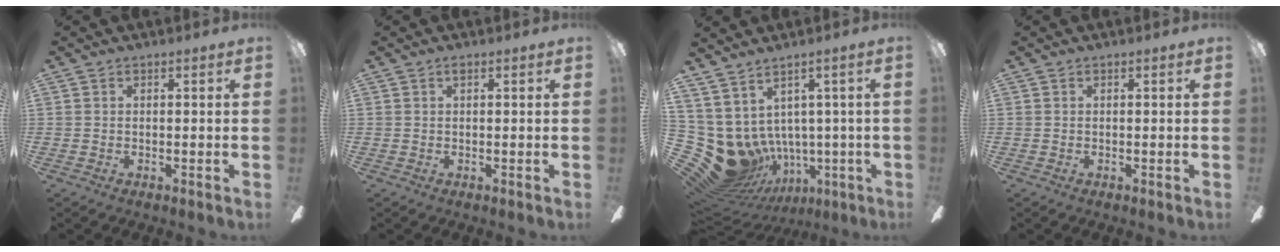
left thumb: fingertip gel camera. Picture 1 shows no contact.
{"total": 0.8, "force": [0.4, 0.2, 0.6], "torque": [-0.014, 0.004, 0.007]}
{"total": 10.2, "force": [0.4, 8.8, 5.2], "torque": [-0.173, -0.034, 0.022]}
{"total": 0.0}